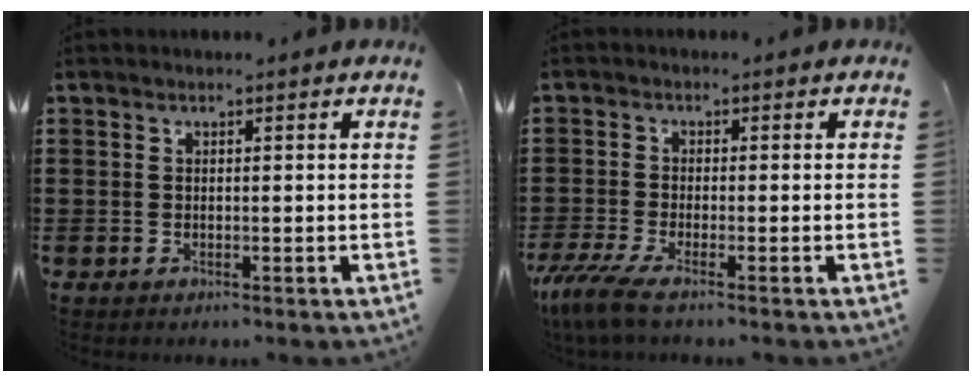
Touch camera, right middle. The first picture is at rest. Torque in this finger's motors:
{"motor_torque": [2.02, -0.01, 0.56, 0.19]}